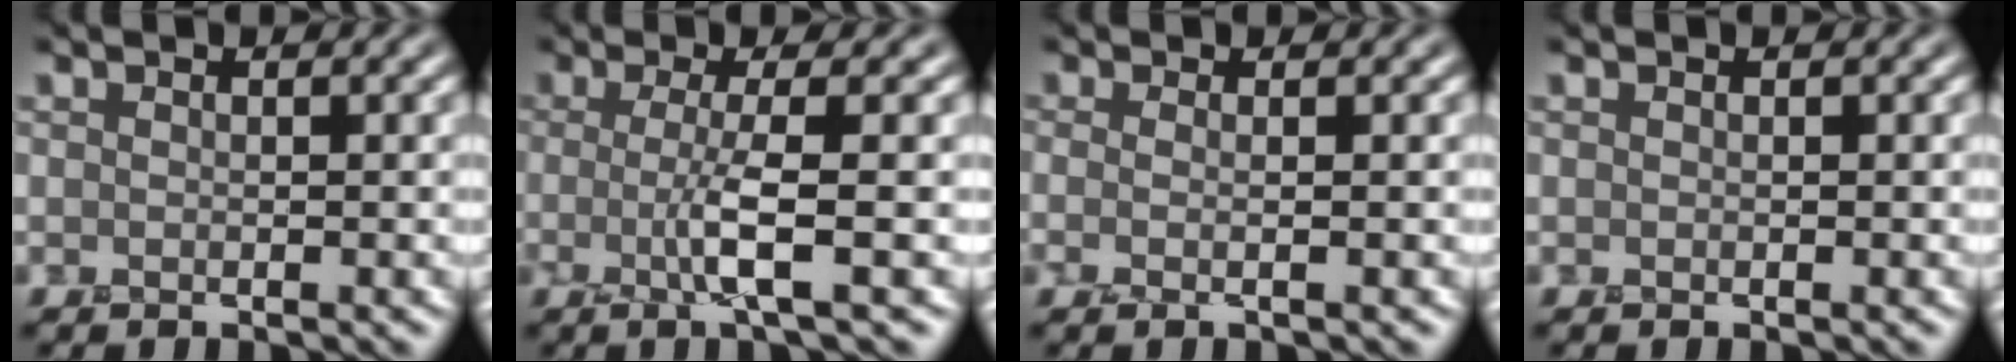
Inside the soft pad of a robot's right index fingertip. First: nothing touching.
{"total": 3.6, "force": [-0.3, 0.3, 3.6], "torque": [-0.073, -0.005, -0.012]}
{"total": 1.4, "force": [-0.1, 0.3, 1.4], "torque": [-0.030, -0.004, -0.009]}
{"total": 0.0}